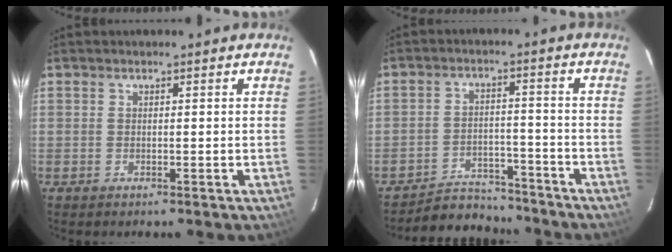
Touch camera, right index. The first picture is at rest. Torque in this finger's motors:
{"motor_torque": [-1.08, -0.33, -0.32, -0.20]}